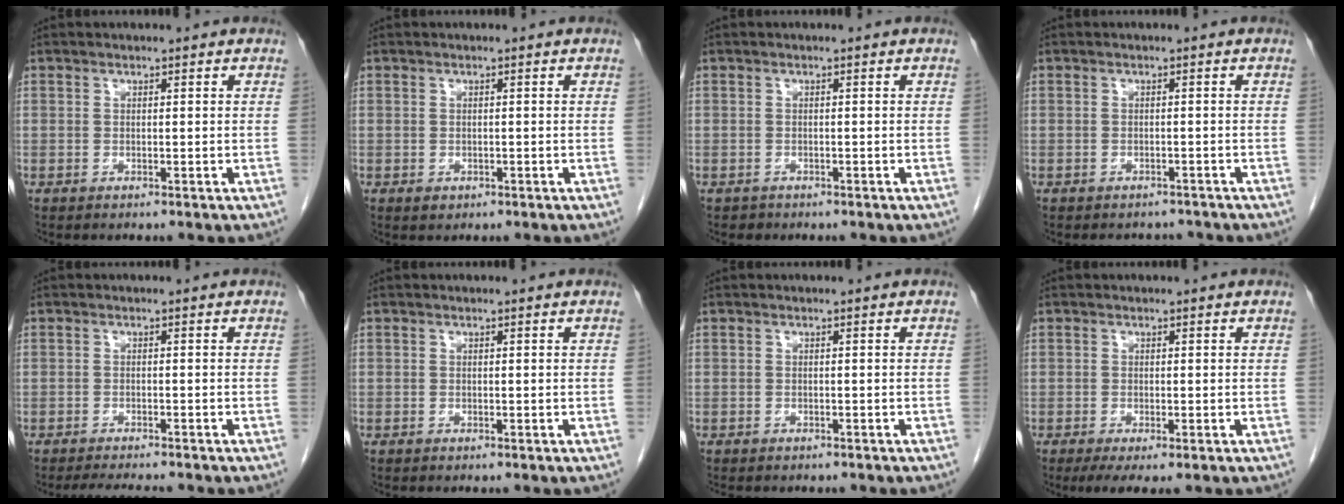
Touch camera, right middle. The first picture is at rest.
{"total": 1.0, "force": [-0.4, 0.8, 0.4], "torque": [-0.007, 0.002, 0.000]}
{"total": 0.8, "force": [-0.6, 0.6, -0.1], "torque": [-0.007, 0.002, -0.009]}
{"total": 3.8, "force": [-3.4, 1.6, 0.3], "torque": [-0.004, 0.001, -0.041]}
{"total": 5.1, "force": [-4.6, 0.5, 2.1], "torque": [-0.031, -0.013, -0.069]}
{"total": 0.0}
{"total": 4.0, "force": [-3.4, 1.5, 1.6], "torque": [-0.021, -0.005, -0.037]}
{"total": 3.9, "force": [-2.4, 0.9, 3.0], "torque": [-0.047, -0.014, -0.035]}